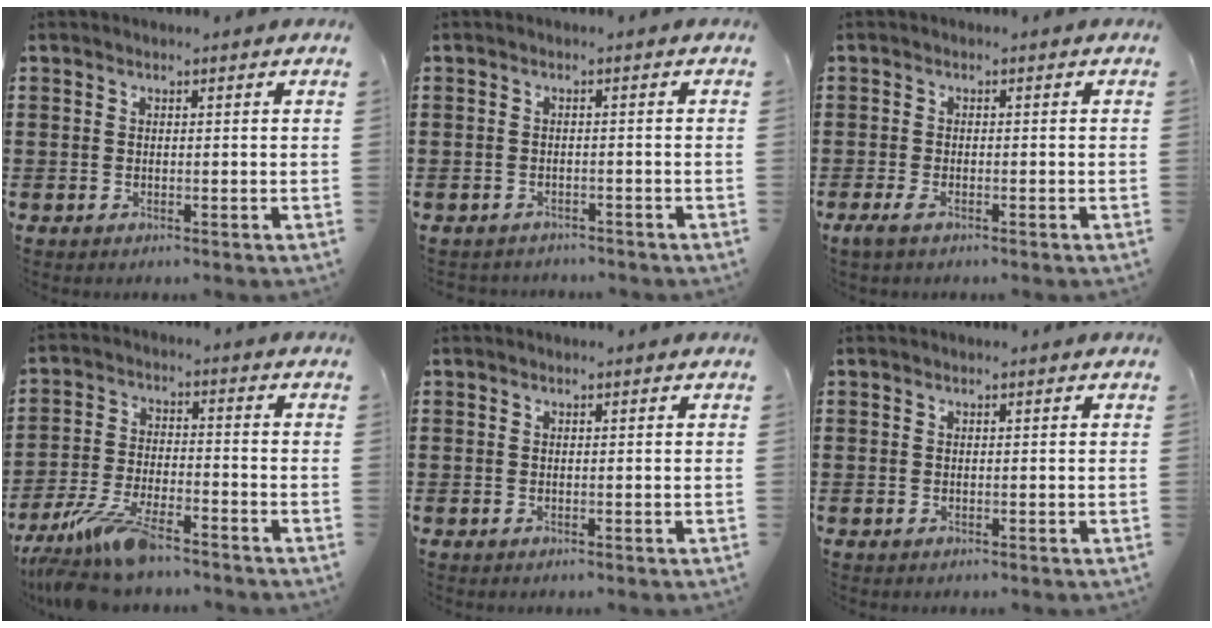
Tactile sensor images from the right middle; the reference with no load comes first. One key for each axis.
{"total": 1.3, "fx": -1.2, "fy": 0.3, "fz": -0.2, "tx": -0.001, "ty": -0.001, "tz": -0.027}
{"total": 1.5, "fx": -0.8, "fy": 0.5, "fz": 1.1, "tx": -0.029, "ty": -0.003, "tz": -0.019}
{"total": 9.1, "fx": -7.6, "fy": 1.8, "fz": 4.6, "tx": -0.109, "ty": 0.000, "tz": -0.150}
{"total": 0.0}
{"total": 0.0}